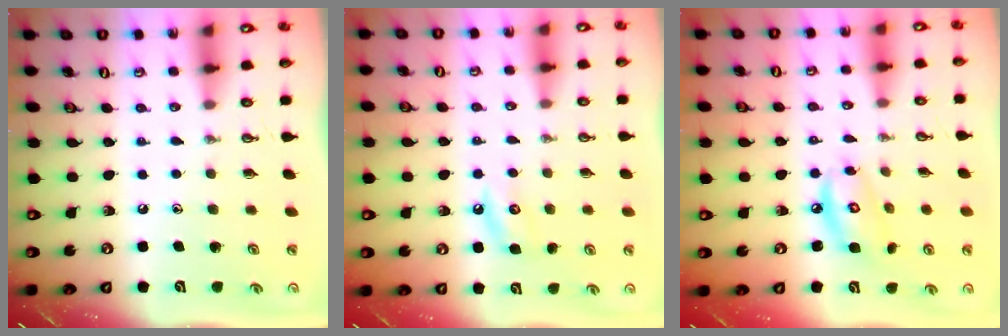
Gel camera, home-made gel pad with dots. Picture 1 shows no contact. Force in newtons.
{"total": 5.6, "press": 5.6, "slide": 0.8}
{"total": 8.1, "press": 8.0, "slide": 0.6}